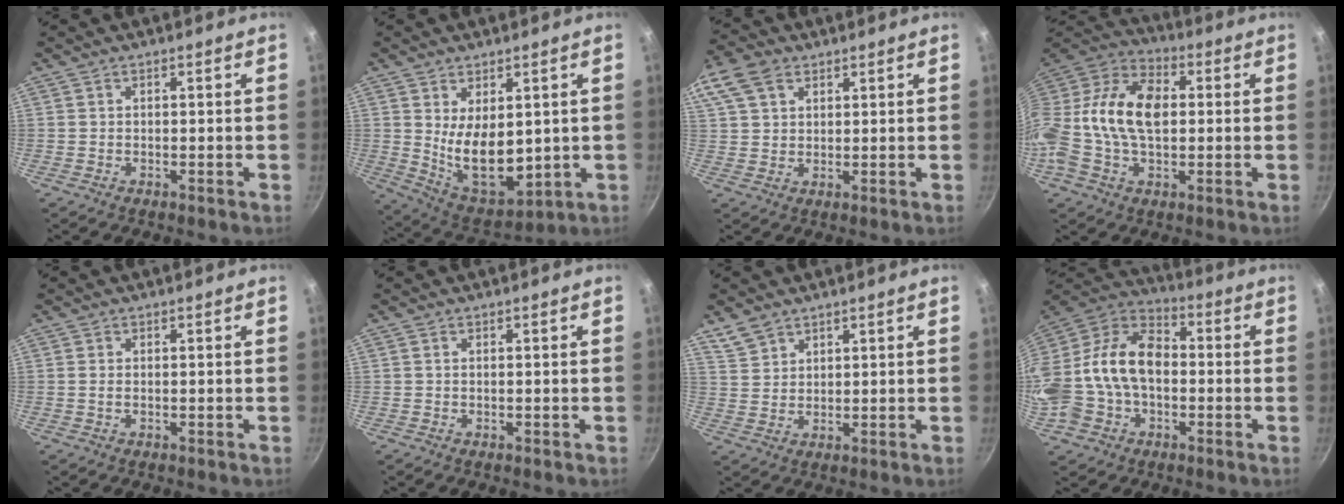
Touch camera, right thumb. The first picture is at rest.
{"total": 13.1, "force": [1.2, 7.6, 10.6], "torque": [-0.141, -0.039, 0.050]}
{"total": 11.5, "force": [5.8, 7.8, 6.0], "torque": [-0.127, 0.019, 0.108]}
{"total": 19.6, "force": [0.5, 12.6, 15.0], "torque": [-0.270, 0.038, -0.010]}
{"total": 0.7, "force": [-0.1, 0.4, 0.6], "torque": [-0.014, 0.000, -0.002]}
{"total": 0.0}
{"total": 4.6, "force": [3.4, 2.6, 1.4], "torque": [-0.020, -0.003, 0.075]}
{"total": 20.5, "force": [-2.4, 14.5, 14.2], "torque": [-0.277, 0.058, -0.050]}